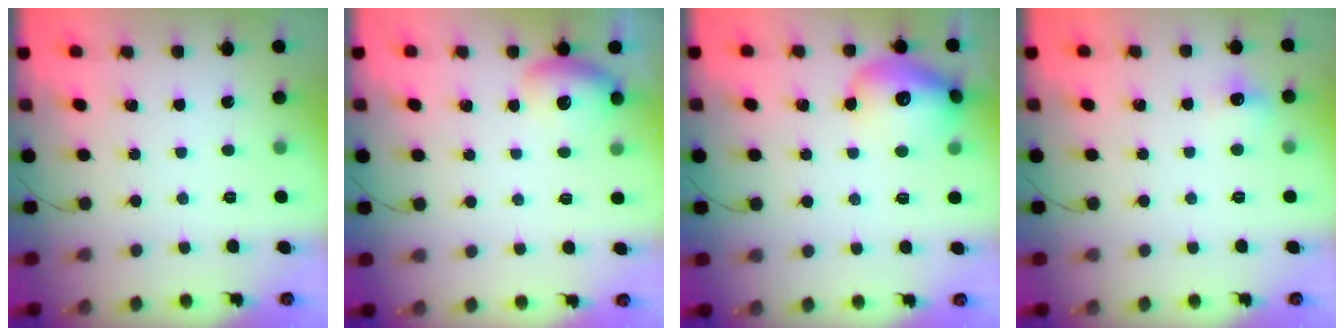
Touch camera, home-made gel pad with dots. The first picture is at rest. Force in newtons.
{"total": 11.2, "press": 10.3, "slide": 4.4}
{"total": 15.1, "press": 15.0, "slide": 1.6}
{"total": 6.0, "press": 5.9, "slide": 1.1}